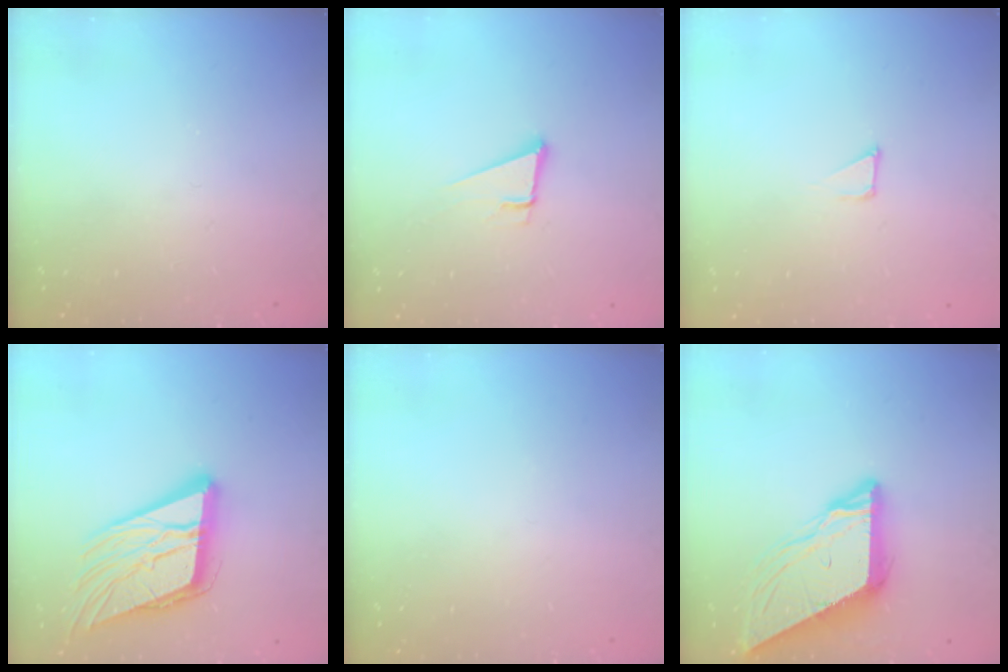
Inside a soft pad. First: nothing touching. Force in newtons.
{"total": 5.0, "press": 4.4, "slide": 2.4}
{"total": 1.2, "press": 1.2, "slide": 0.0}
{"total": 18.7, "press": 18.4, "slide": 3.2}
{"total": 0.0}
{"total": 10.0, "press": 10.0, "slide": 0.8}